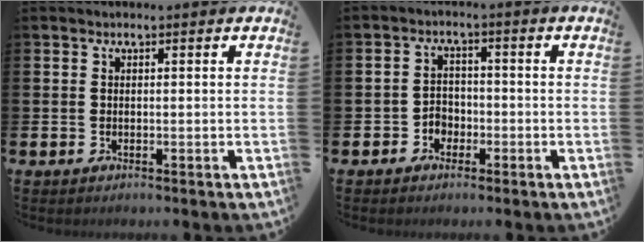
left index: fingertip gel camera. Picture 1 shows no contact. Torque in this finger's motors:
{"motor_torque": [0.00, 0.16, 0.02, 0.00]}